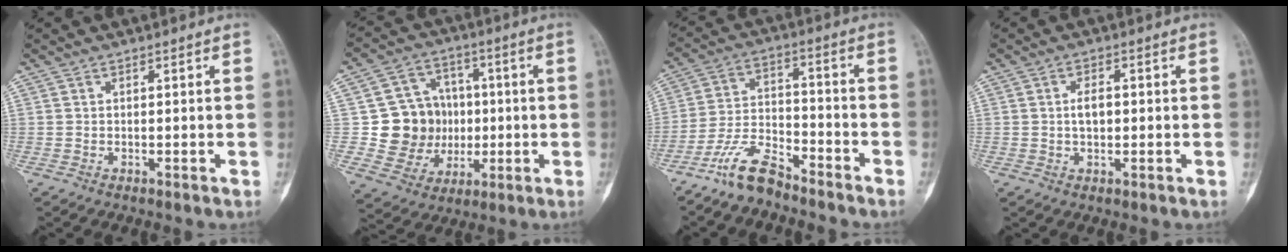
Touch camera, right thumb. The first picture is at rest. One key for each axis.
{"total": 13.6, "fx": 0.1, "fy": 12.5, "fz": 5.3, "tx": -0.031, "ty": 0.018, "tz": 0.016}
{"total": 8.9, "fx": -7.4, "fy": 2.8, "fz": 4.1, "tx": -0.083, "ty": 0.055, "tz": -0.151}
{"total": 3.7, "fx": 0.2, "fy": 1.9, "fz": 3.1, "tx": -0.054, "ty": 0.001, "tz": 0.003}